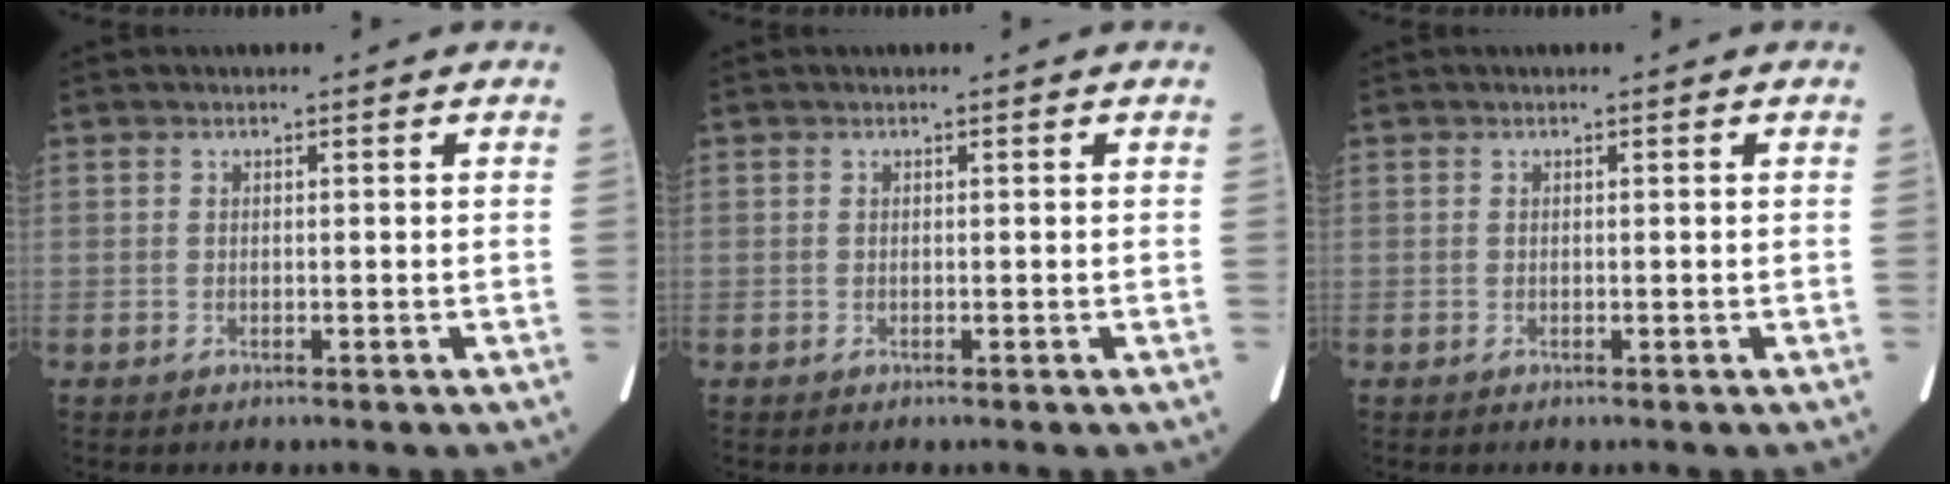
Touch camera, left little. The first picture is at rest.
{"total": 0.0}
{"total": 0.0}